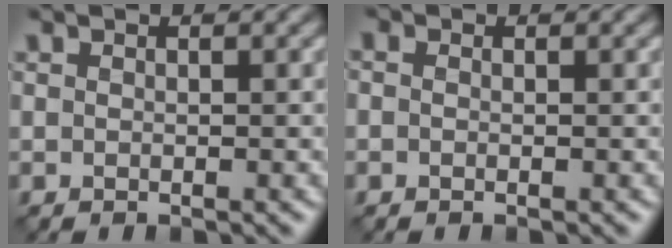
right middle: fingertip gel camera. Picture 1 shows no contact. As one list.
[{"total": 0.5, "force": [0.0, 0.5, 0.3], "torque": [-0.004, -0.006, -0.004]}]